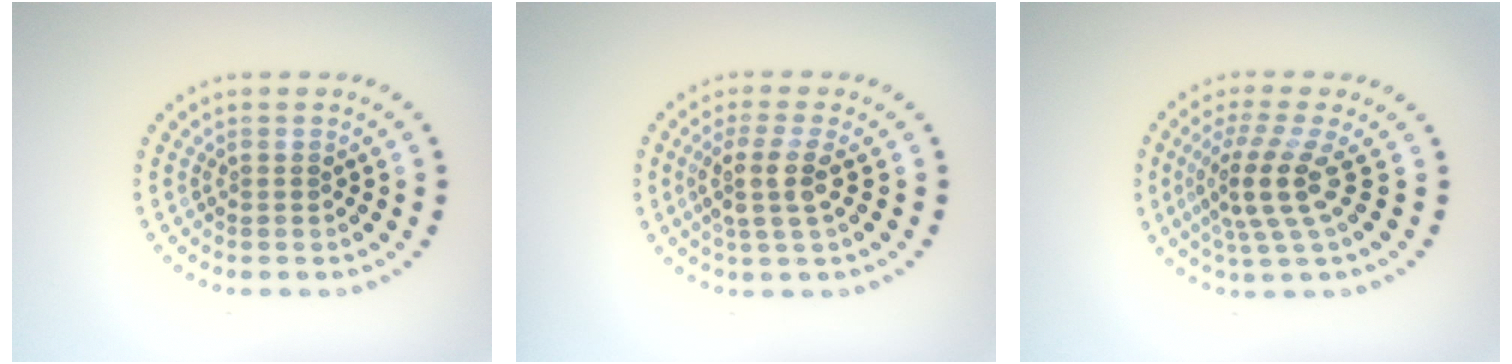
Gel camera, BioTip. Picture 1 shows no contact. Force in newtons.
{"total": 3.1, "press": 2.4, "slide": 1.9}
{"total": 4.3, "press": 3.1, "slide": 3.0}